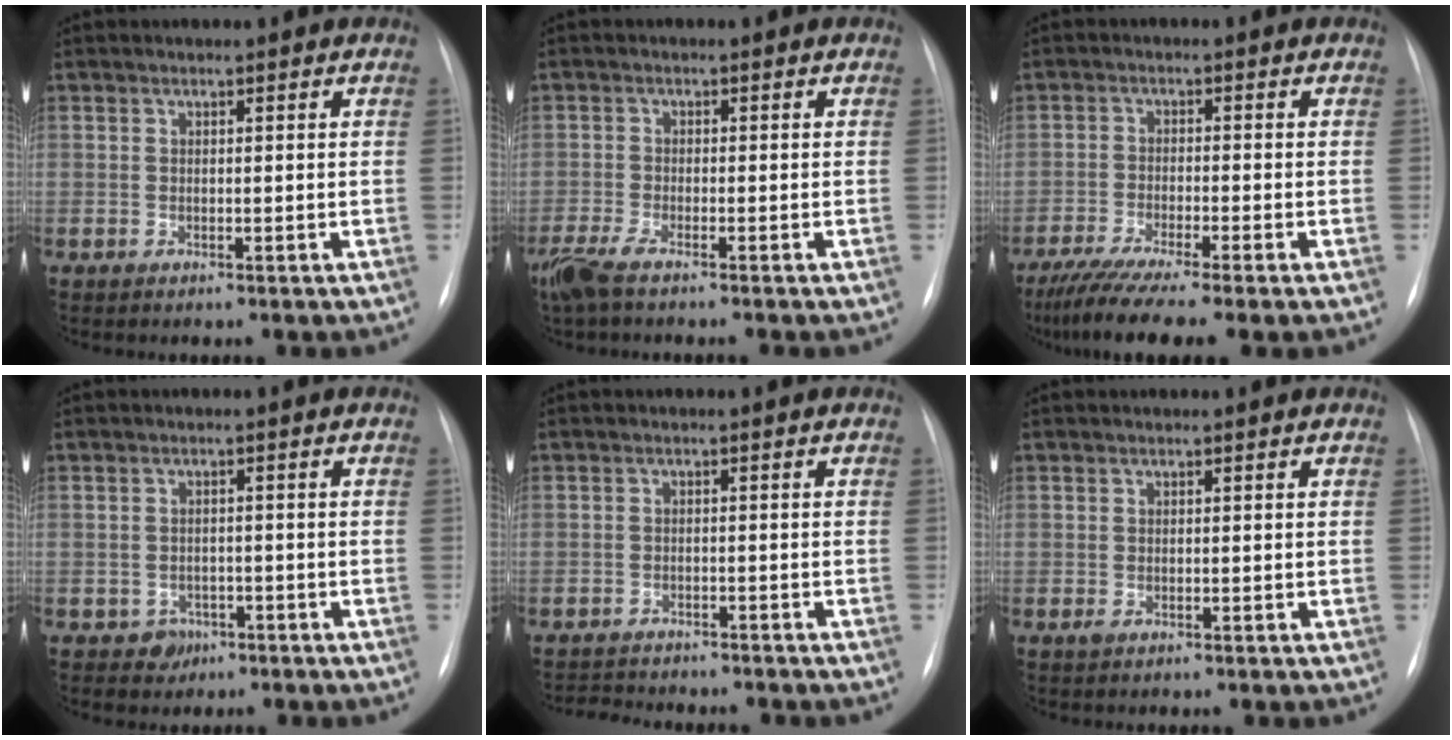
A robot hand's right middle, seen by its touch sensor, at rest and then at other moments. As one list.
[{"total": 4.7, "force": [-3.6, 0.5, 3.0], "torque": [-0.066, -0.013, -0.071]}, {"total": 10.0, "force": [-7.9, -0.1, 6.2], "torque": [-0.102, -0.027, -0.126]}, {"total": 2.6, "force": [-1.4, 2.2, 0.1], "torque": [0.004, 0.011, -0.017]}, {"total": 7.1, "force": [-6.7, 1.5, 1.9], "torque": [-0.029, -0.004, -0.093]}, {"total": 0.5, "force": [-0.2, 0.3, 0.3], "torque": [-0.008, 0.000, -0.003]}]